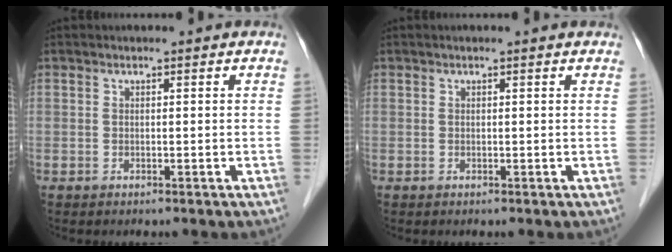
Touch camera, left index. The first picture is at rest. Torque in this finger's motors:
{"motor_torque": [0.27, -0.31, 0.08, 0.02]}